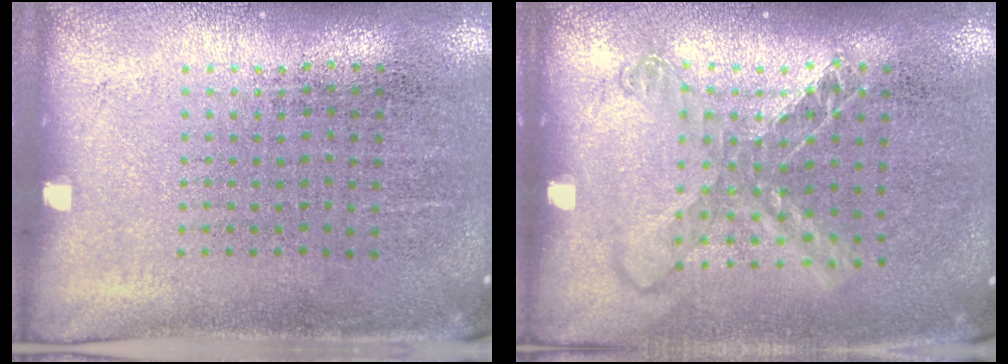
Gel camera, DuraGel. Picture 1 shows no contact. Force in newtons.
{"total": 1.5, "press": 1.3, "slide": 0.8}